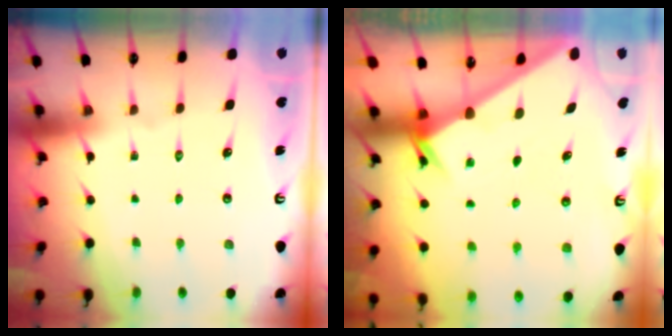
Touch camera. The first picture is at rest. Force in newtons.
{"total": 2.0, "press": 2.0, "slide": 0.1}